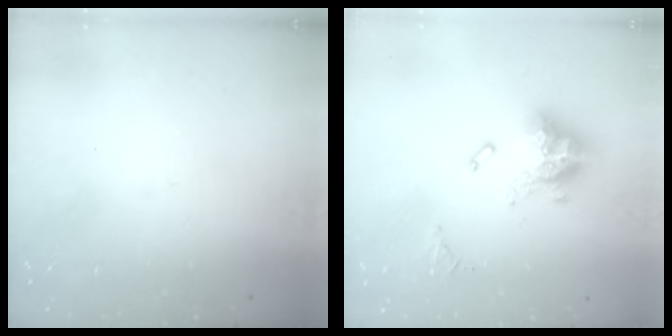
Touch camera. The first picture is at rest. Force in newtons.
{"total": 13.9, "press": 13.9, "slide": 1.2}